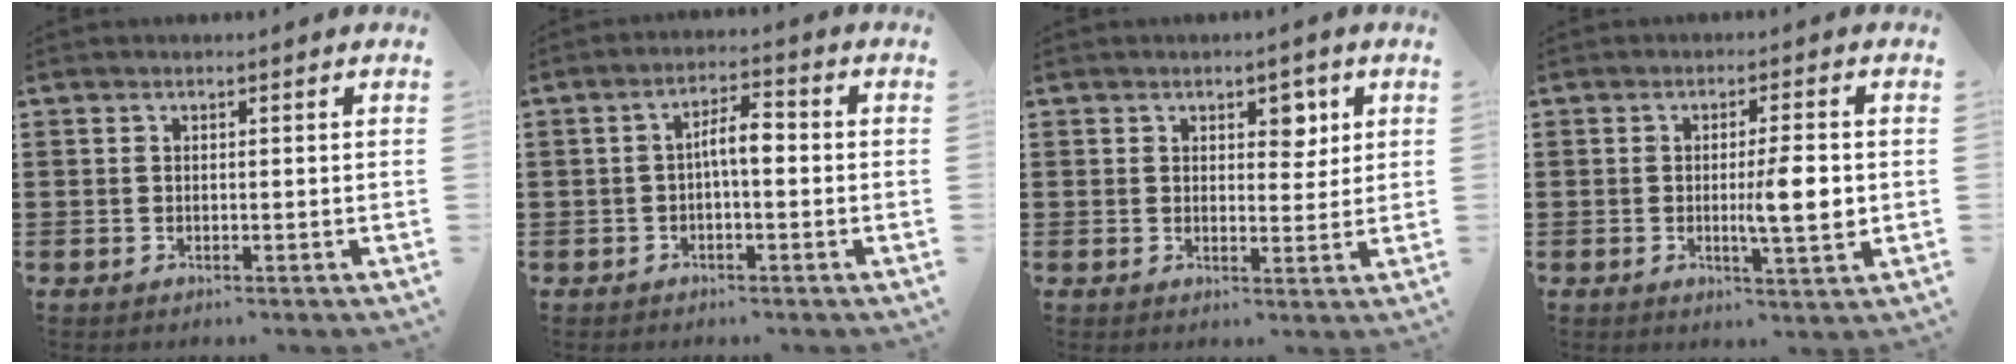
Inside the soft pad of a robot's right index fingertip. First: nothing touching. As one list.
[{"total": 4.0, "force": [-0.4, 1.1, 3.8], "torque": [-0.072, 0.011, -0.011]}, {"total": 3.7, "force": [1.9, 2.2, 2.3], "torque": [-0.020, -0.002, 0.026]}, {"total": 6.5, "force": [-0.2, 1.1, 6.4], "torque": [-0.096, -0.008, -0.009]}]